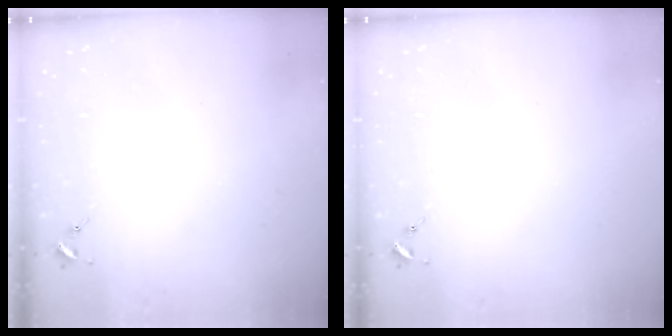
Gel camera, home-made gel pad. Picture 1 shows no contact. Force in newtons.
{"total": 0.0}